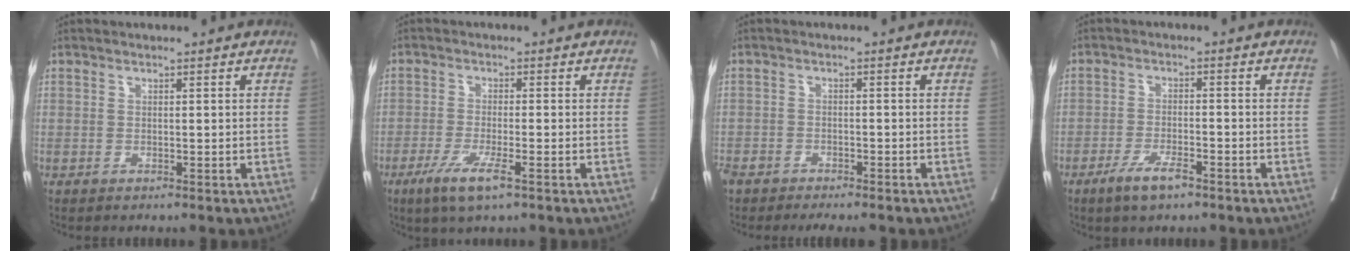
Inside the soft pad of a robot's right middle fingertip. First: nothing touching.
{"total": 5.6, "force": [-3.1, 0.6, 4.6], "torque": [-0.090, -0.013, -0.055]}
{"total": 8.1, "force": [-6.8, 2.8, 3.3], "torque": [-0.056, -0.005, -0.099]}
{"total": 4.8, "force": [-3.2, 1.1, 3.4], "torque": [-0.068, -0.003, -0.056]}